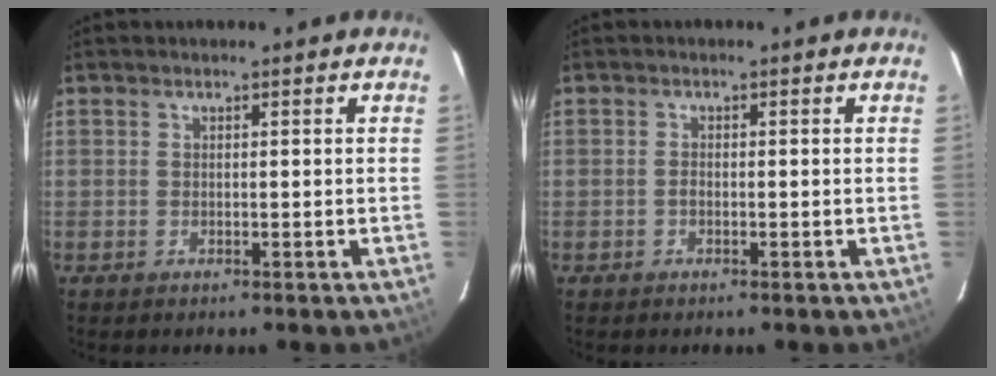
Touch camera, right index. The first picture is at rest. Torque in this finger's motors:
{"motor_torque": [0.17, 0.14, 0.02, -0.05]}